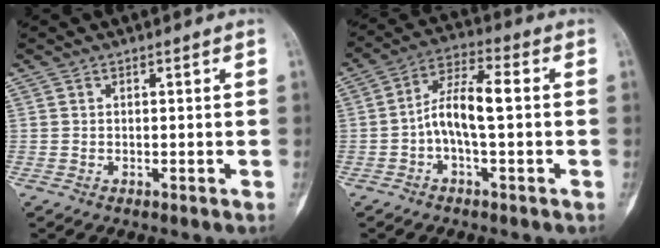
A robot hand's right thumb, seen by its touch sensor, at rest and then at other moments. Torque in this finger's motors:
{"motor_torque": [-0.05, 0.28, 0.32, 0.05, 0.07]}